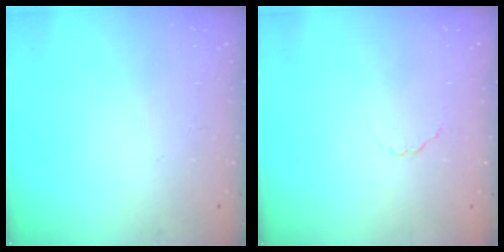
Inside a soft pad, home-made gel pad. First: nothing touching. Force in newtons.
{"total": 2.4, "press": 2.3, "slide": 0.7}